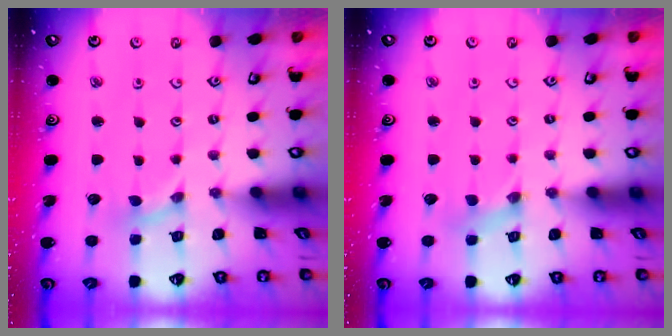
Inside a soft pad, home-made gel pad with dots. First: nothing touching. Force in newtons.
{"total": 0.0}